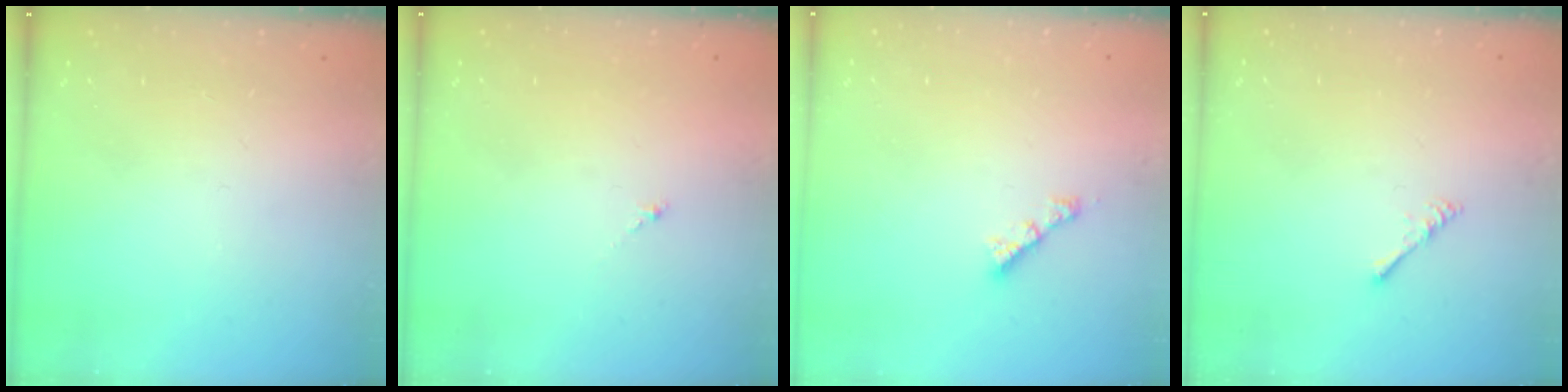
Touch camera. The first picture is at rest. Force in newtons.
{"total": 0.0}
{"total": 2.4, "press": 2.4, "slide": 0.3}
{"total": 1.6, "press": 1.6, "slide": 0.4}